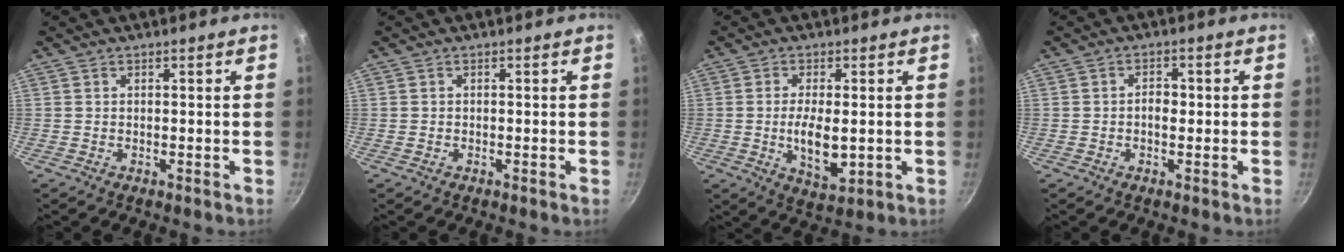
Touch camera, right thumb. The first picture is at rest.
{"total": 0.0}
{"total": 7.9, "force": [-0.5, 3.4, 7.1], "torque": [-0.128, -0.010, -0.003]}
{"total": 2.5, "force": [-0.2, 1.7, 1.9], "torque": [-0.017, 0.007, -0.007]}